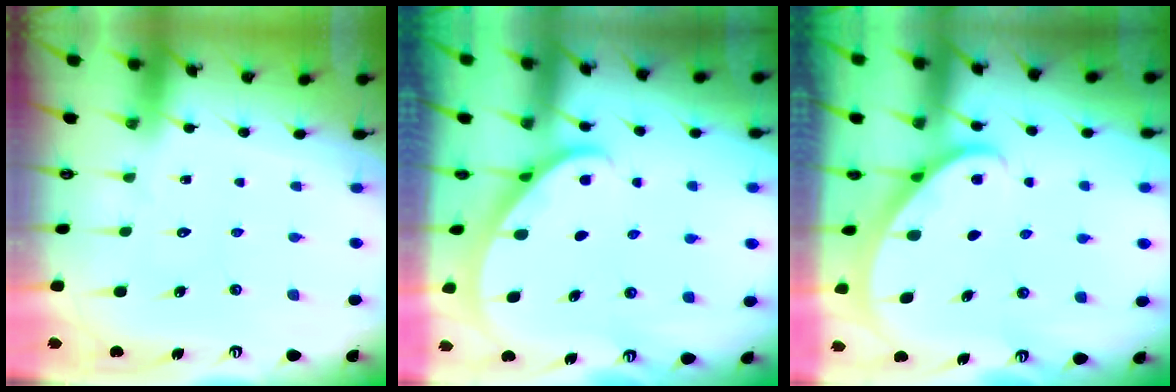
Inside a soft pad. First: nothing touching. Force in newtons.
{"total": 2.2, "press": 2.2, "slide": 0.1}
{"total": 1.9, "press": 1.9, "slide": 0.2}